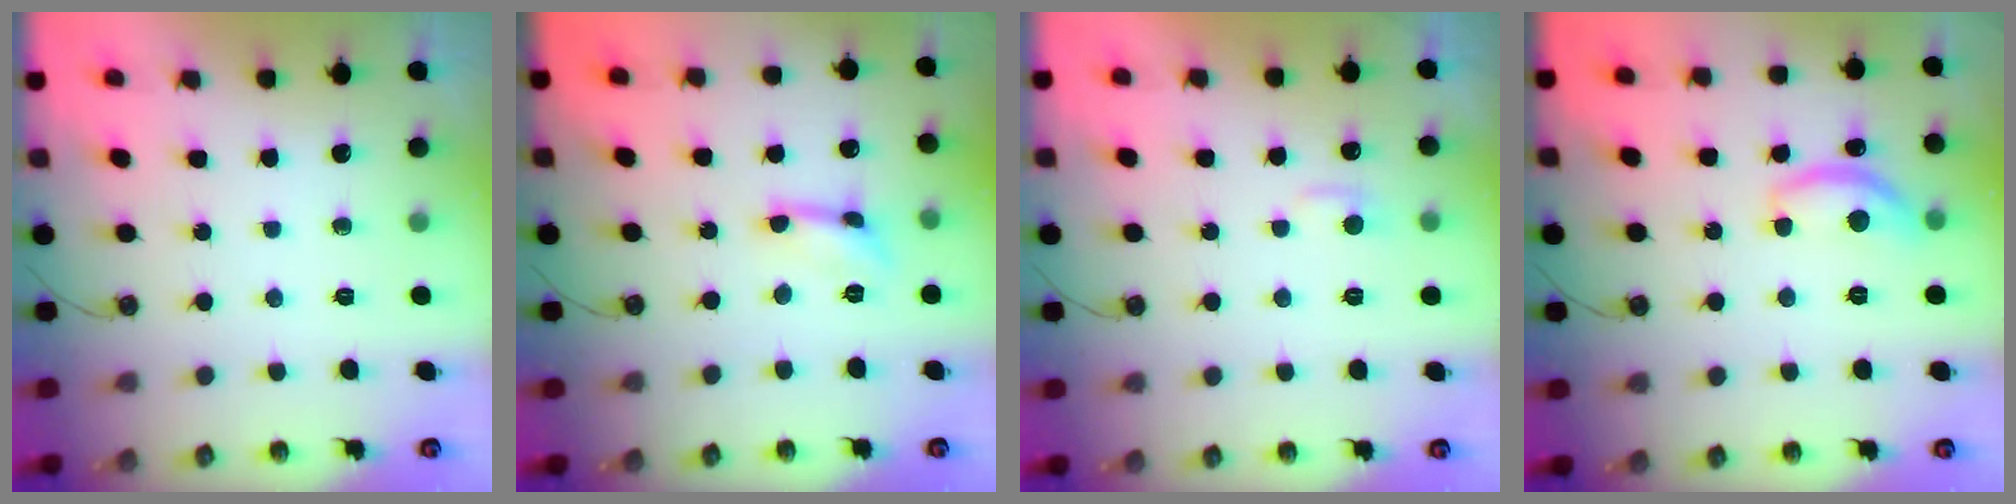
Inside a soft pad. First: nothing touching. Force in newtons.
{"total": 0.0}
{"total": 2.8, "press": 2.7, "slide": 0.5}
{"total": 7.9, "press": 7.9, "slide": 0.5}